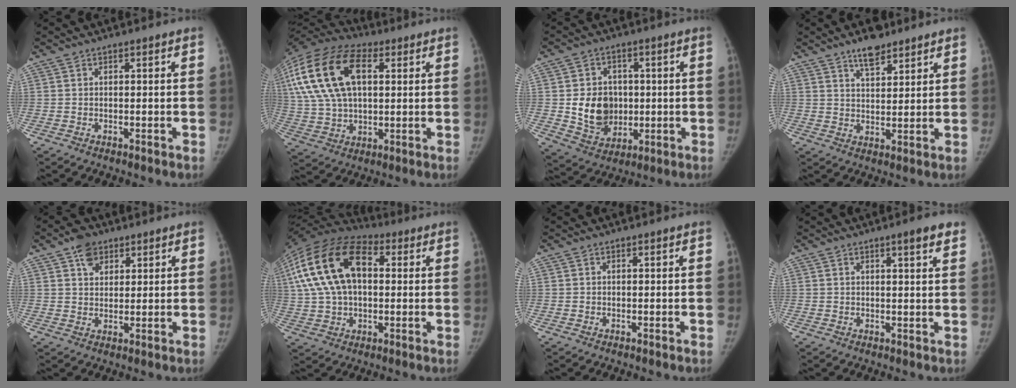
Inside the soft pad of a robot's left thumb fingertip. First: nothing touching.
{"total": 22.7, "force": [6.4, 13.0, 17.5], "torque": [-0.354, 0.015, 0.111]}
{"total": 11.1, "force": [0.0, 9.2, 6.1], "torque": [-0.060, -0.004, 0.013]}
{"total": 6.4, "force": [4.8, 2.7, 3.3], "torque": [-0.028, -0.030, 0.076]}
{"total": 4.6, "force": [2.6, 3.2, 1.9], "torque": [-0.012, -0.011, 0.044]}
{"total": 21.8, "force": [4.5, 13.1, 16.8], "torque": [-0.326, 0.025, 0.071]}
{"total": 0.0}
{"total": 4.2, "force": [2.6, 0.4, 3.2], "torque": [-0.036, -0.011, 0.032]}